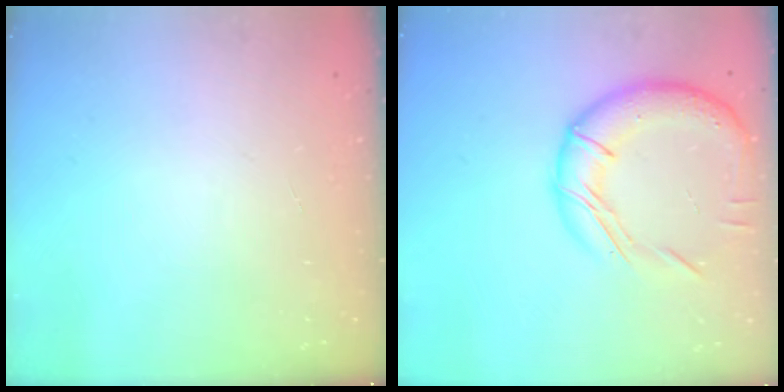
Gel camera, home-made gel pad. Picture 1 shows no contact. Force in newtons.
{"total": 17.3, "press": 17.2, "slide": 1.3}